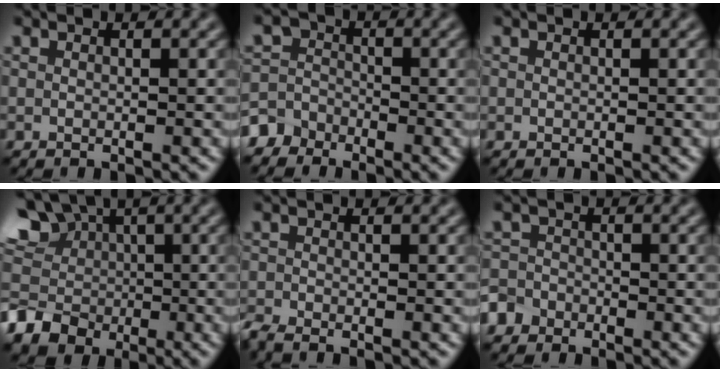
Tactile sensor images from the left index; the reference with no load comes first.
{"total": 4.9, "force": [-3.5, 3.4, 0.5], "torque": [0.015, -0.004, -0.068]}
{"total": 0.0}
{"total": 13.4, "force": [-0.1, 12.1, 5.7], "torque": [-0.142, 0.025, -0.030]}
{"total": 1.8, "force": [-1.6, 0.3, 0.7], "torque": [-0.017, -0.009, -0.039]}
{"total": 3.3, "force": [-2.3, 2.3, 0.4], "torque": [0.007, -0.003, -0.049]}